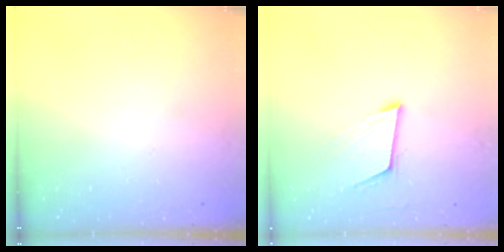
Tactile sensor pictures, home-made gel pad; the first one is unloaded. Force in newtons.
{"total": 6.7, "press": 6.4, "slide": 2.0}